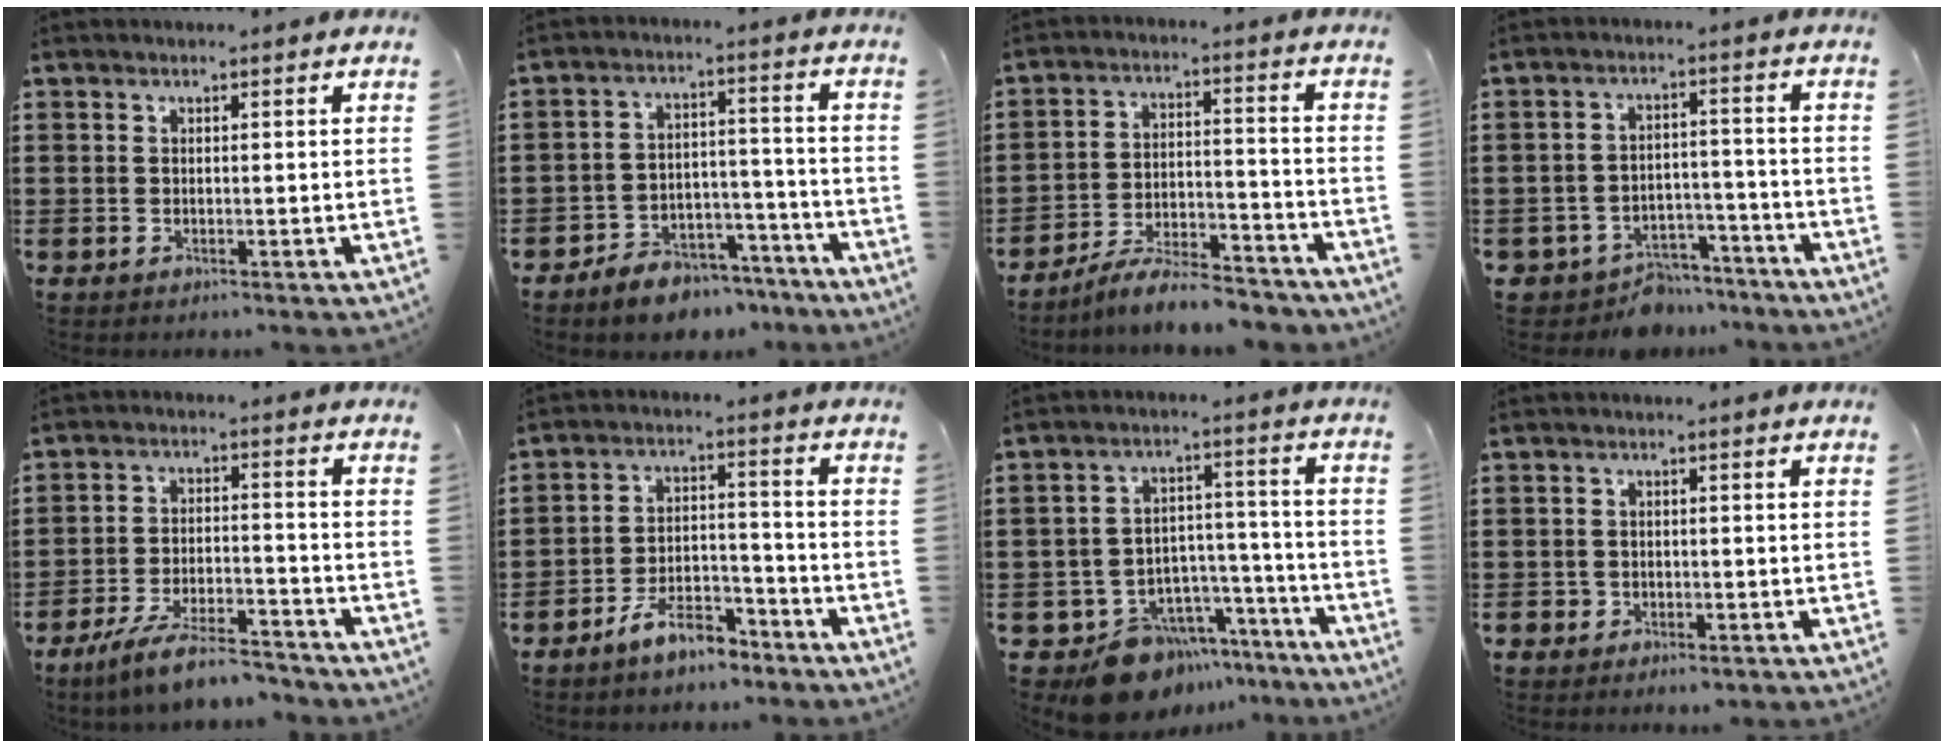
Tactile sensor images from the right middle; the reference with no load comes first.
{"total": 6.1, "force": [-5.7, 2.0, 1.0], "torque": [-0.013, 0.025, -0.111]}
{"total": 7.3, "force": [-6.7, 0.7, 2.7], "torque": [-0.048, 0.008, -0.129]}
{"total": 6.7, "force": [-6.0, 2.6, 1.2], "torque": [-0.025, 0.028, -0.118]}
{"total": 7.8, "force": [-6.8, 0.9, 3.7], "torque": [-0.078, 0.001, -0.131]}
{"total": 7.1, "force": [-5.9, 2.2, 3.3], "torque": [-0.062, 0.012, -0.111]}
{"total": 11.1, "force": [-9.1, 5.9, 2.5], "torque": [-0.042, 0.047, -0.161]}
{"total": 1.3, "force": [-0.6, 1.1, 0.1], "torque": [-0.006, 0.003, -0.016]}